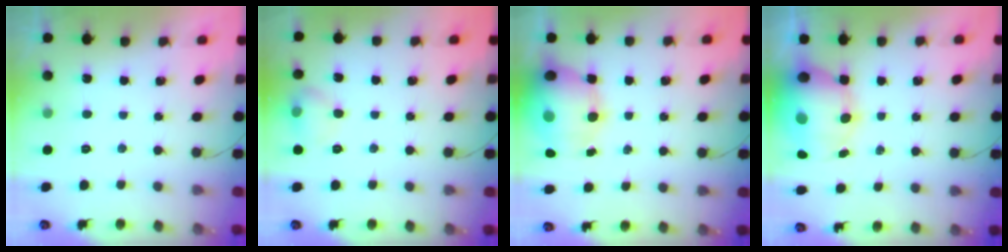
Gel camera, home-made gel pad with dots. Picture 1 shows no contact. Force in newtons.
{"total": 6.6, "press": 6.4, "slide": 1.5}
{"total": 15.9, "press": 15.3, "slide": 4.4}
{"total": 11.5, "press": 11.1, "slide": 3.1}